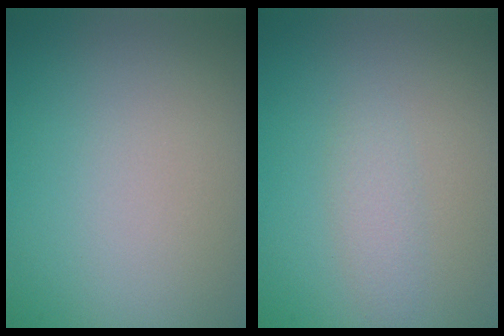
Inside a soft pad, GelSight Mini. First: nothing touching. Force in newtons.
{"total": 1.4, "press": 1.4, "slide": 0.0}